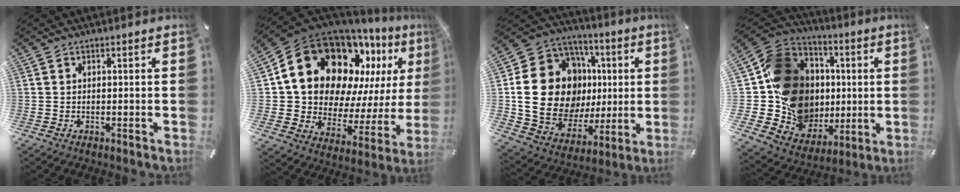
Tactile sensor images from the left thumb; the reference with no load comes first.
{"total": 21.5, "force": [11.1, 14.9, 10.8], "torque": [-0.181, -0.092, 0.212]}
{"total": 23.7, "force": [3.6, 18.4, 14.5], "torque": [-0.276, -0.025, 0.091]}
{"total": 20.4, "force": [1.6, 18.3, 8.8], "torque": [-0.148, -0.024, 0.069]}